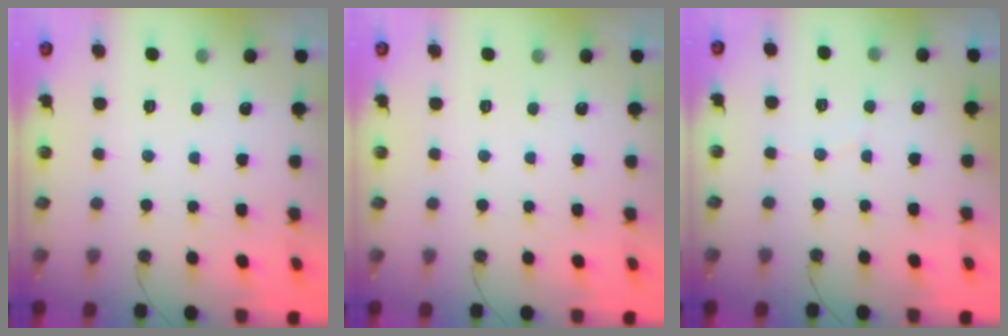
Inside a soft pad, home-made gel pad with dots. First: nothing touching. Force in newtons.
{"total": 0.0}
{"total": 2.0, "press": 1.8, "slide": 0.9}